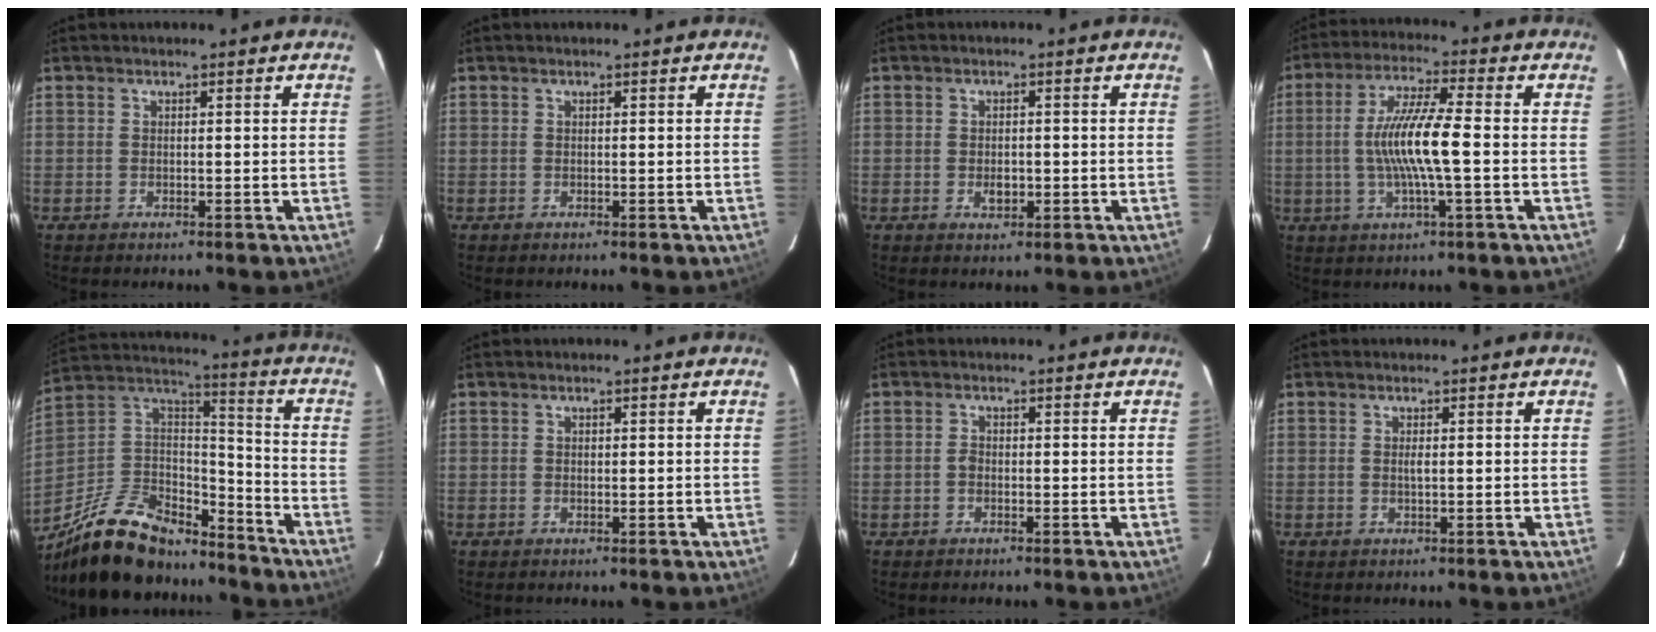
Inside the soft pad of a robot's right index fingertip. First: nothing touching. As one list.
[{"total": 0.0}, {"total": 2.7, "force": [-0.6, 1.8, 1.9], "torque": [-0.034, 0.000, -0.009]}, {"total": 10.9, "force": [-1.2, 0.7, 10.8], "torque": [-0.210, 0.003, -0.023]}, {"total": 23.3, "force": [-17.9, 10.0, 11.1], "torque": [-0.236, 0.023, -0.283]}, {"total": 0.0}, {"total": 1.0, "force": [-0.5, 0.8, 0.5], "torque": [-0.010, 0.003, -0.010]}, {"total": 0.9, "force": [0.1, 0.1, 0.9], "torque": [-0.016, 0.001, 0.001]}]